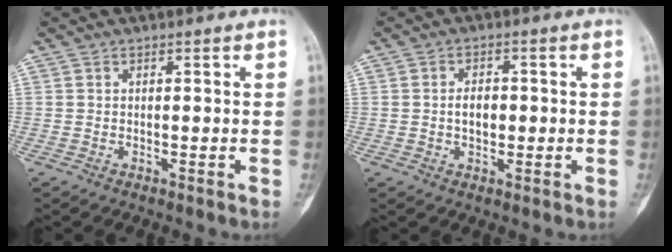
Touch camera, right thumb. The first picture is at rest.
{"total": 3.9, "force": [-0.2, 2.6, 2.9], "torque": [-0.037, 0.006, -0.006]}